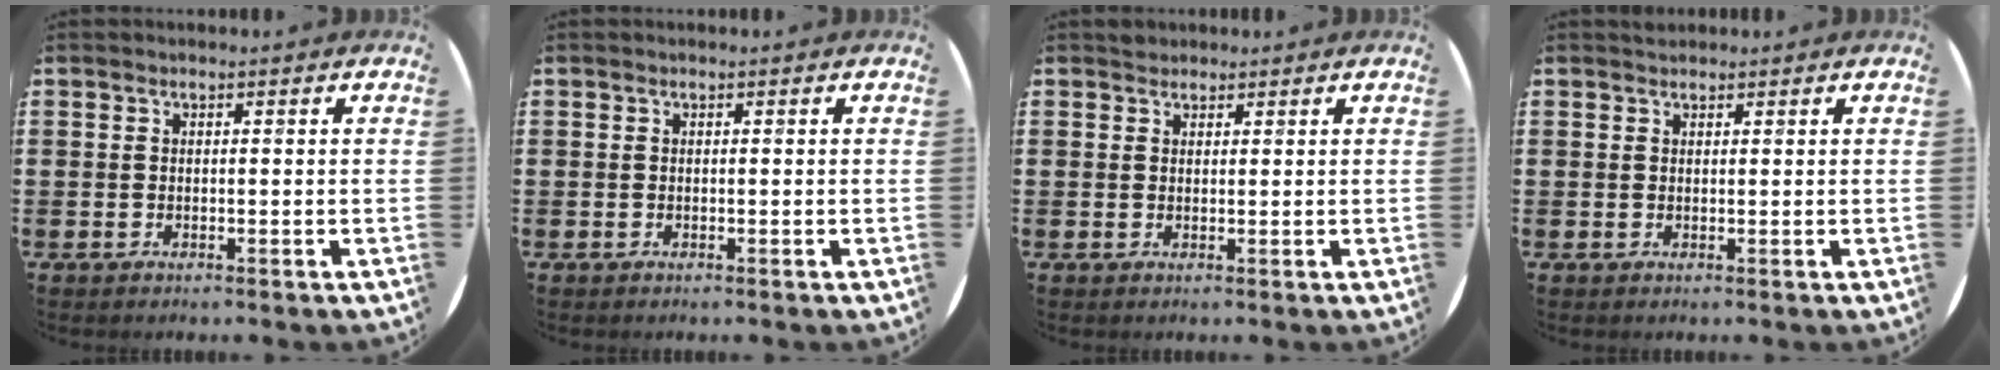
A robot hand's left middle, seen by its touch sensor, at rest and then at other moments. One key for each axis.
{"total": 0.0}
{"total": 1.2, "fx": 1.1, "fy": 0.4, "fz": -0.1, "tx": 0.009, "ty": -0.001, "tz": 0.020}
{"total": 0.7, "fx": 0.7, "fy": 0.2, "fz": 0.0, "tx": 0.000, "ty": 0.002, "tz": 0.013}